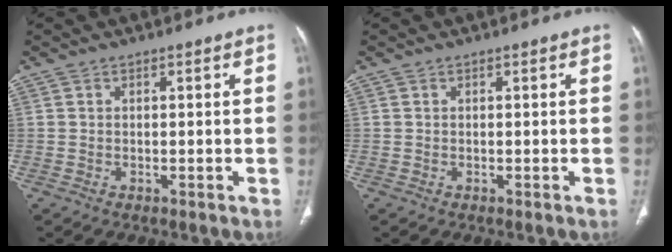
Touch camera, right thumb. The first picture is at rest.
{"total": 0.0}